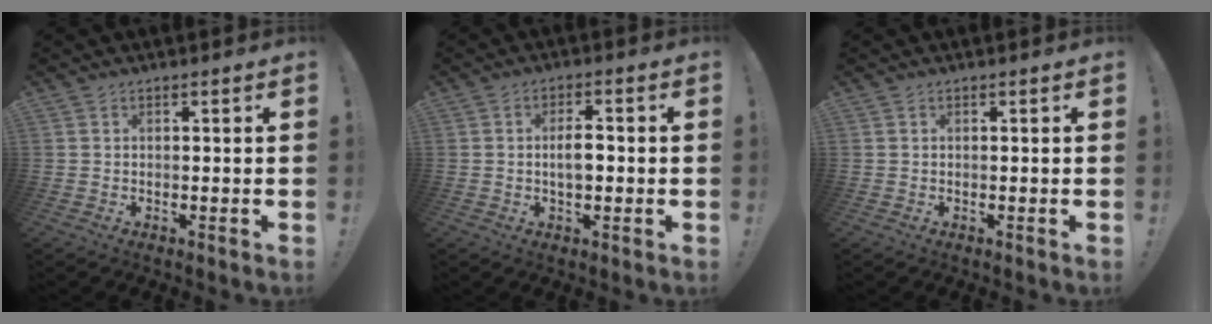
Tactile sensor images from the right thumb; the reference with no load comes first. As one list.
[{"total": 4.9, "force": [-0.6, 2.3, 4.3], "torque": [-0.071, 0.004, -0.017]}, {"total": 0.0}]